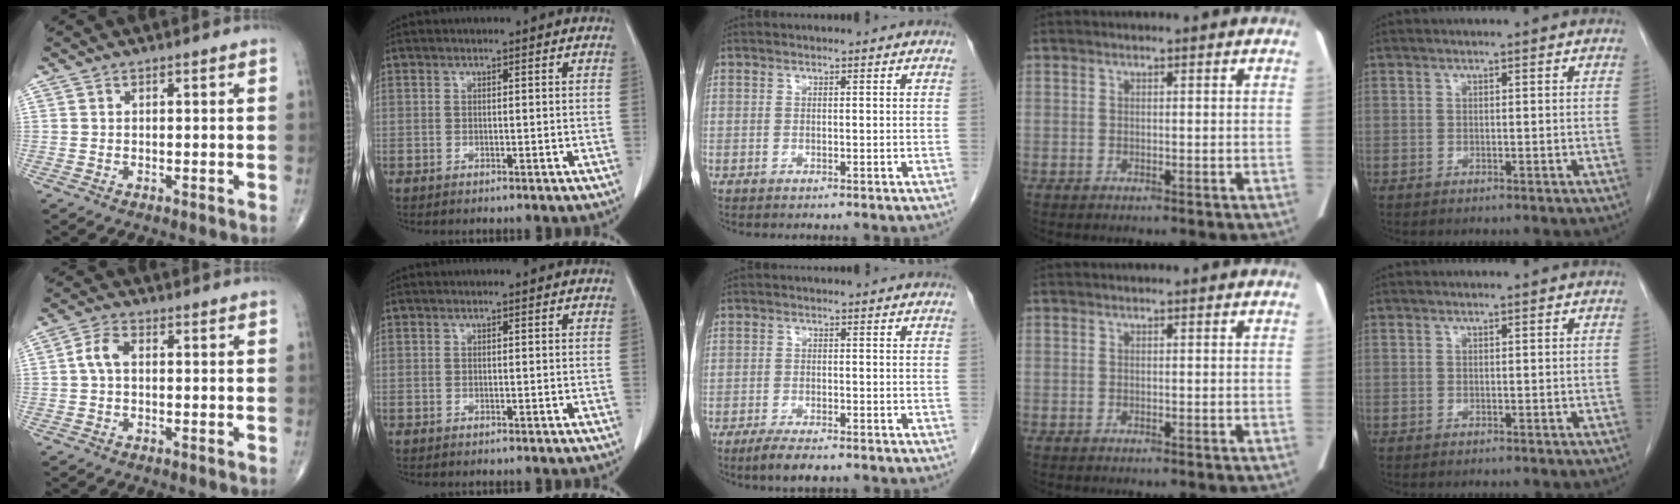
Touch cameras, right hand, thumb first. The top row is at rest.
{"thumb": {"total": 3.7, "force": [0.2, 2.2, 3.0], "torque": [-0.063, 0.012, -0.002]}, "middle": {"total": 3.6, "force": [-2.7, 0.6, 2.3], "torque": [-0.045, -0.008, -0.046]}}